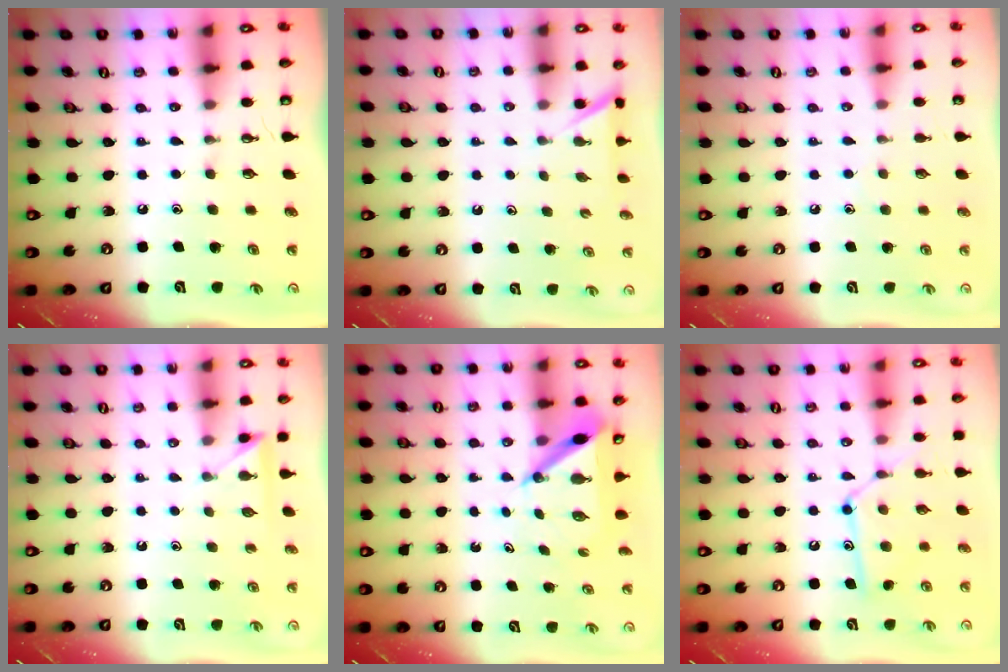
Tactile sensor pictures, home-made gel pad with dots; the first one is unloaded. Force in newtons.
{"total": 1.6, "press": 1.6, "slide": 0.2}
{"total": 3.0, "press": 2.9, "slide": 0.4}
{"total": 3.1, "press": 3.1, "slide": 0.3}
{"total": 5.9, "press": 5.9, "slide": 0.2}
{"total": 13.3, "press": 13.3, "slide": 1.0}